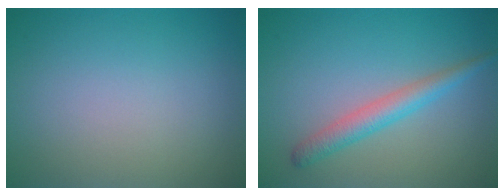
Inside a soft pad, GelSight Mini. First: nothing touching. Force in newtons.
{"total": 2.8, "press": 2.8, "slide": 0.0}